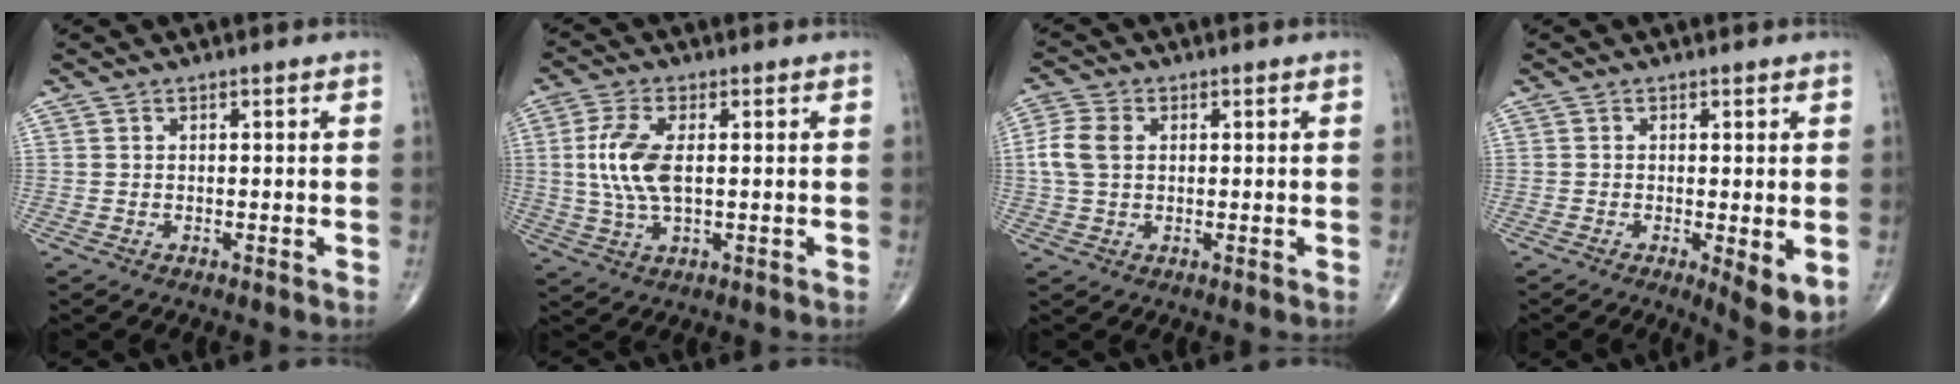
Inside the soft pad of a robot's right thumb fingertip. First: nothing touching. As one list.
[{"total": 9.2, "force": [0.8, 4.2, 8.1], "torque": [-0.185, -0.001, 0.019]}, {"total": 5.8, "force": [0.7, 4.1, 4.1], "torque": [-0.099, 0.011, 0.012]}, {"total": 5.7, "force": [-1.1, 1.6, 5.4], "torque": [-0.076, -0.018, -0.017]}]